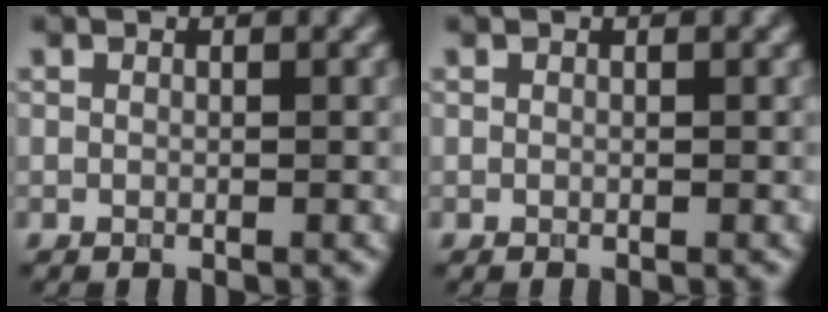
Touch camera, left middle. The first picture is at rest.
{"total": 0.0}